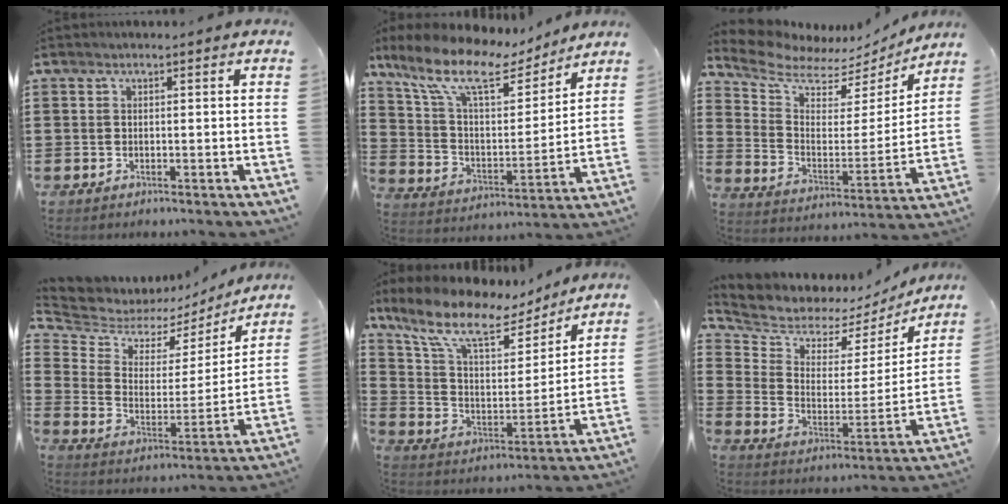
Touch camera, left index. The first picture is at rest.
{"total": 12.4, "force": [9.3, 3.7, 7.2], "torque": [-0.175, -0.046, 0.160]}
{"total": 6.7, "force": [6.0, 2.5, 1.5], "torque": [-0.071, -0.047, 0.103]}
{"total": 5.8, "force": [5.3, 2.4, 0.5], "torque": [-0.051, -0.039, 0.089]}
{"total": 11.2, "force": [8.4, 3.6, 6.5], "torque": [-0.160, -0.041, 0.142]}
{"total": 5.6, "force": [5.2, 2.2, 0.3], "torque": [-0.048, -0.041, 0.087]}